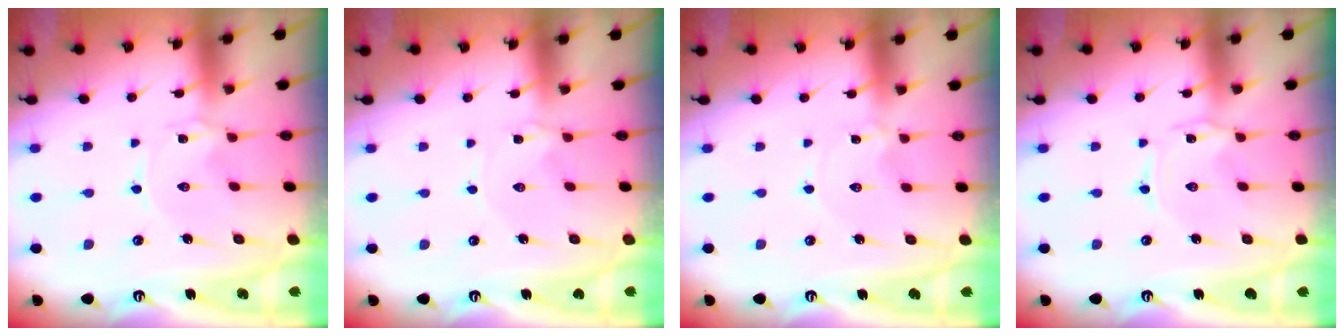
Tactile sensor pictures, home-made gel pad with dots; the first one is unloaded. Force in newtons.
{"total": 1.3, "press": 1.3, "slide": 0.3}
{"total": 0.6, "press": 0.5, "slide": 0.1}
{"total": 0.5, "press": 0.5, "slide": 0.1}